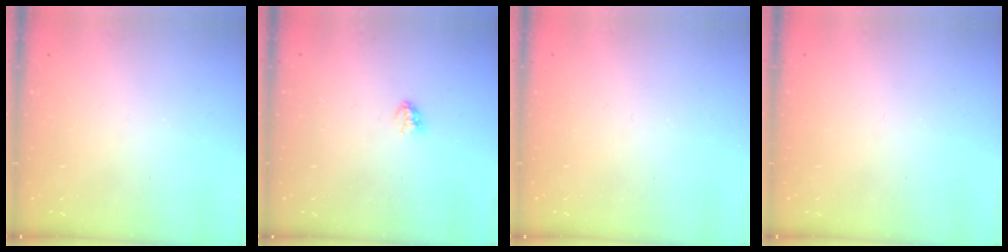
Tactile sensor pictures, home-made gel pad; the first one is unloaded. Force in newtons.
{"total": 2.9, "press": 2.9, "slide": 0.3}
{"total": 0.0}
{"total": 0.0}